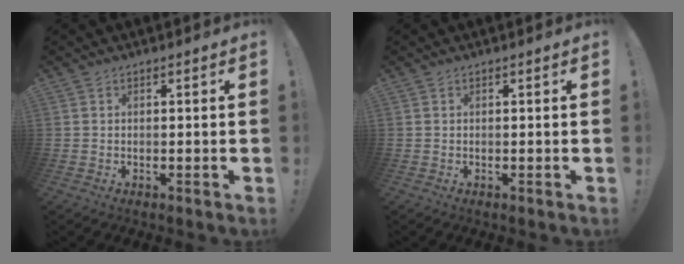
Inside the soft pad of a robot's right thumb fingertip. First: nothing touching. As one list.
[{"total": 0.0}]